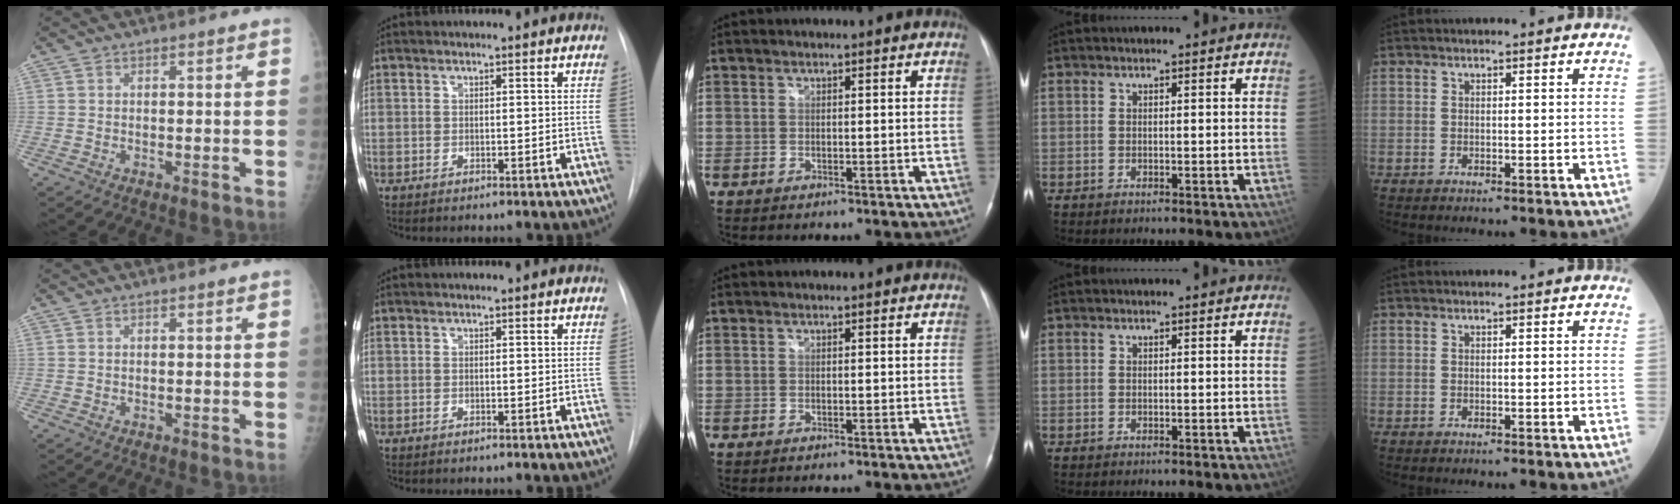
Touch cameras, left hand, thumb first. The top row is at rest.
{}